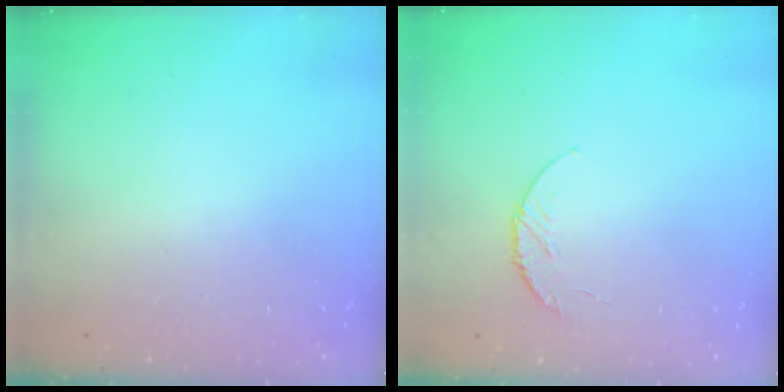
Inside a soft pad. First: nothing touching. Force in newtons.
{"total": 5.7, "press": 5.7, "slide": 0.7}